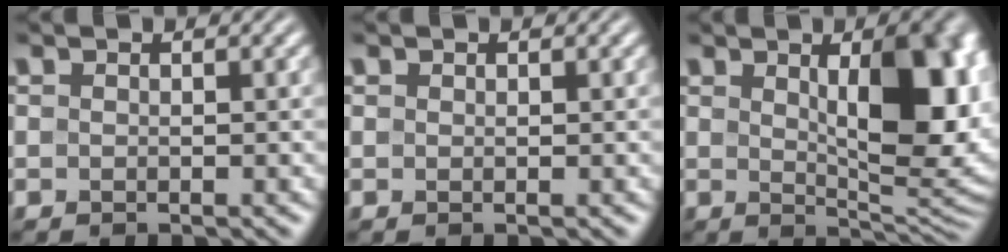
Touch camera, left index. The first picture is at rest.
{"total": 0.0}
{"total": 11.0, "force": [2.0, 4.6, 9.8], "torque": [-0.122, -0.002, 0.040]}